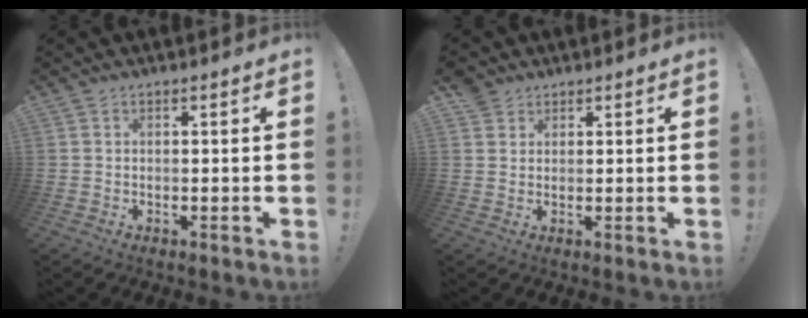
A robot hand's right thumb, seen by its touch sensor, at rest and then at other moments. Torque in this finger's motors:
{"motor_torque": [-0.04, 0.96, 0.12, 0.02, 0.00]}